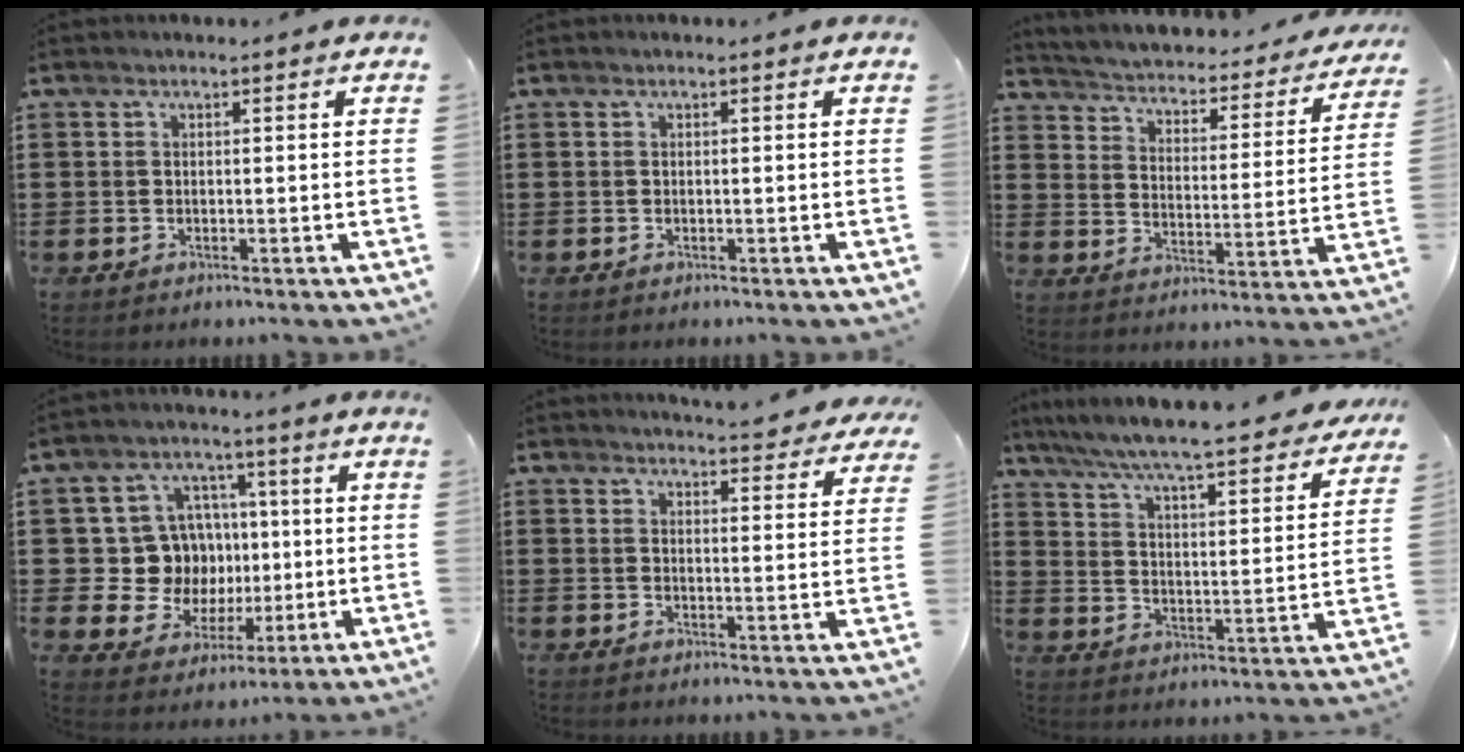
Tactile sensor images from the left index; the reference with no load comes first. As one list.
[{"total": 0.0}, {"total": 1.7, "force": [1.6, 0.2, 0.4], "torque": [-0.025, -0.027, 0.014]}, {"total": 11.0, "force": [1.5, 10.4, 3.1], "torque": [-0.089, 0.001, 0.042]}, {"total": 4.4, "force": [4.3, 0.0, 0.6], "torque": [-0.011, -0.027, 0.076]}, {"total": 6.2, "force": [5.7, -0.5, 2.4], "torque": [-0.074, -0.047, 0.089]}]